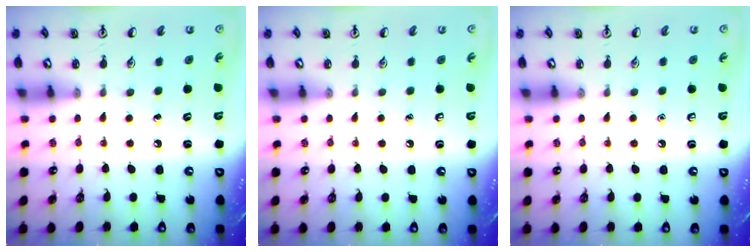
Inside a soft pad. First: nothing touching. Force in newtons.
{"total": 0.0}
{"total": 0.0}